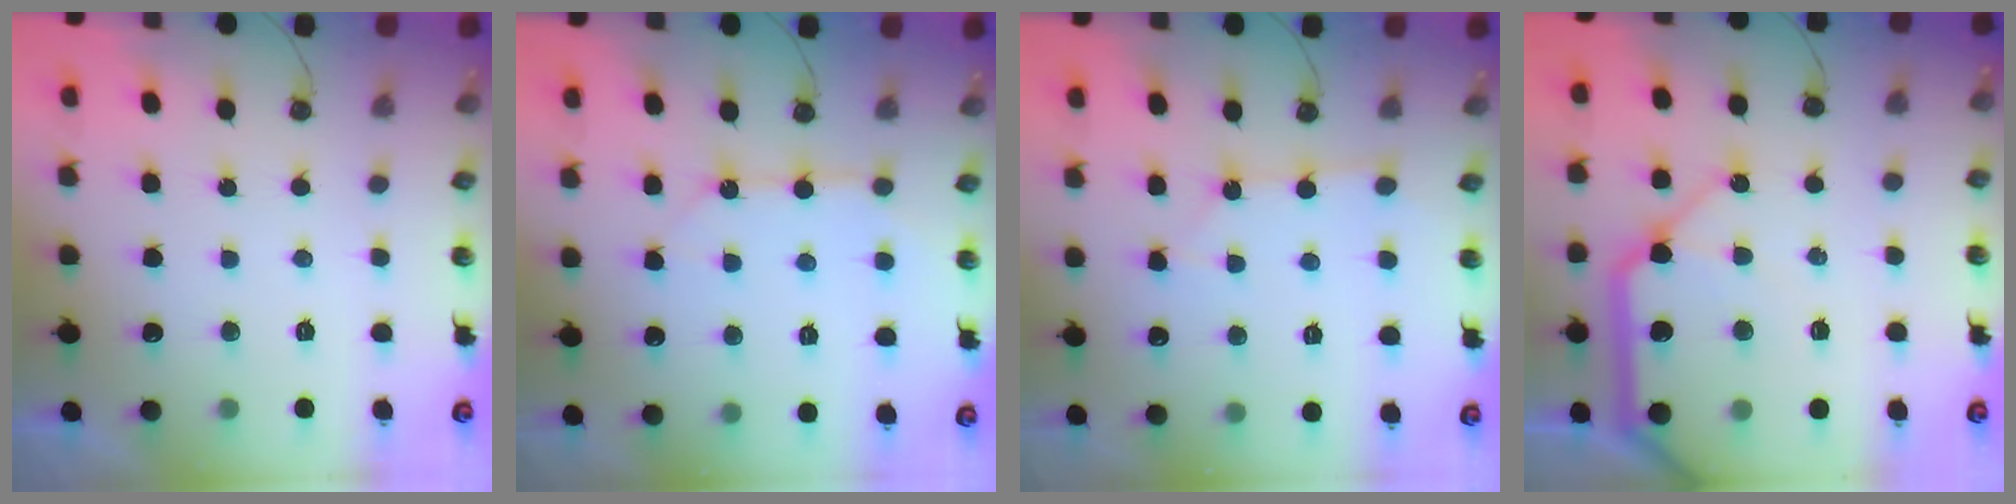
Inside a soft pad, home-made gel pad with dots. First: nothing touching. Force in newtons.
{"total": 8.9, "press": 8.9, "slide": 0.8}
{"total": 2.3, "press": 2.2, "slide": 0.3}
{"total": 19.1, "press": 19.0, "slide": 2.3}